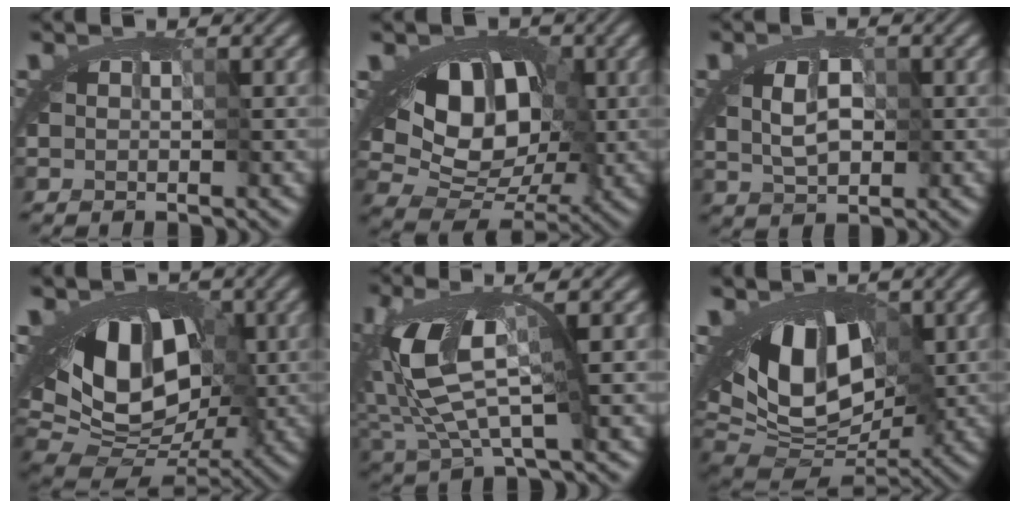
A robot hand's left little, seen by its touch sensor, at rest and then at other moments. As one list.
[{"total": 9.5, "force": [1.3, 6.9, 6.4], "torque": [-0.095, 0.015, 0.017]}, {"total": 3.0, "force": [-0.6, 2.0, 2.2], "torque": [-0.027, 0.001, -0.010]}, {"total": 10.5, "force": [0.6, 6.6, 8.1], "torque": [-0.107, 0.003, -0.004]}, {"total": 5.8, "force": [-0.6, 2.0, 5.4], "torque": [-0.127, -0.006, -0.015]}, {"total": 11.2, "force": [1.9, 6.9, 8.6], "torque": [-0.118, 0.020, 0.030]}]